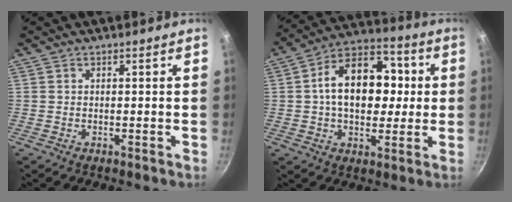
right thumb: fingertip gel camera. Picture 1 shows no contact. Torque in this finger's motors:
{"motor_torque": [0.38, 1.78, 1.17, -0.37, 0.11]}